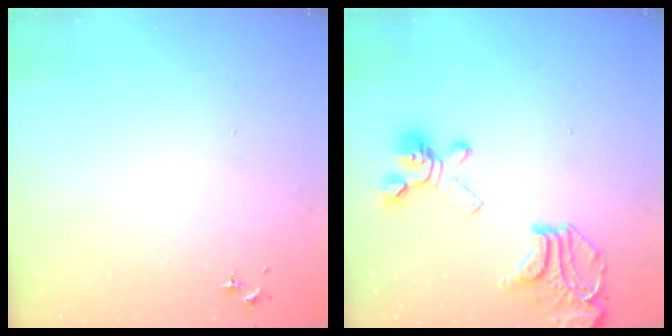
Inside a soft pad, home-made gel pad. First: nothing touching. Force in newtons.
{"total": 19.9, "press": 19.8, "slide": 2.0}